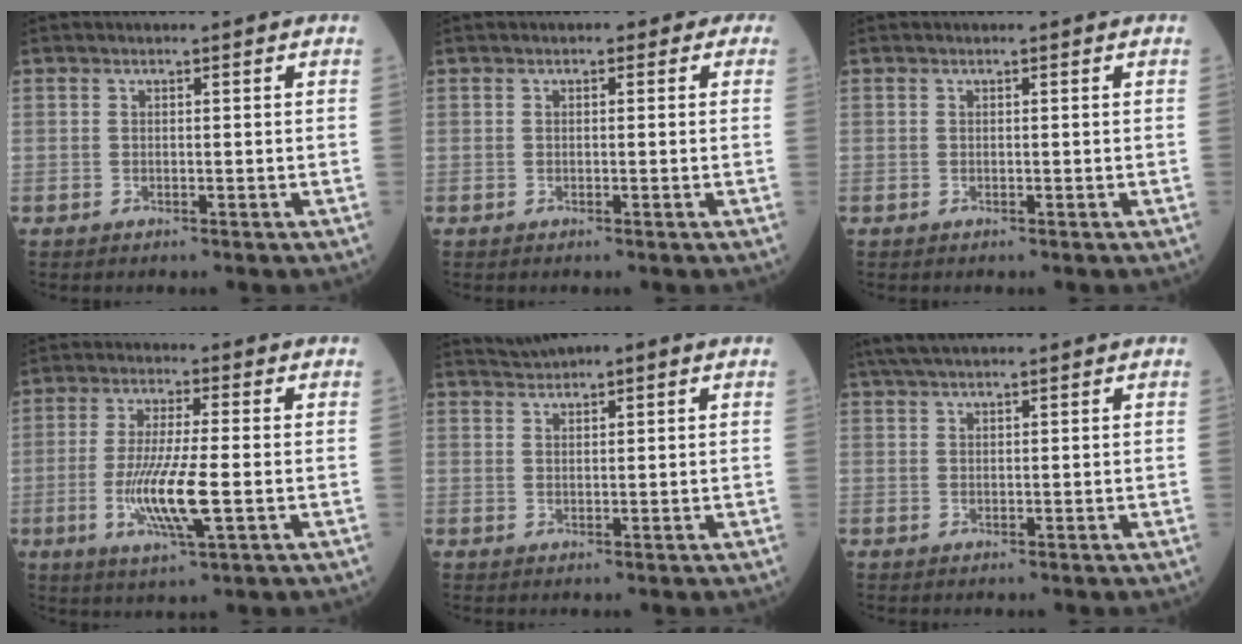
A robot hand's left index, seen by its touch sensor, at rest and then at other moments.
{"total": 1.9, "force": [0.6, 1.2, 1.3], "torque": [-0.006, 0.010, -0.003]}
{"total": 0.0}
{"total": 9.4, "force": [-2.1, 0.8, 9.1], "torque": [-0.183, -0.017, -0.041]}
{"total": 2.8, "force": [2.3, 0.0, 1.5], "torque": [-0.037, 0.026, 0.047]}
{"total": 5.1, "force": [4.3, 0.4, 2.7], "torque": [-0.047, 0.036, 0.078]}